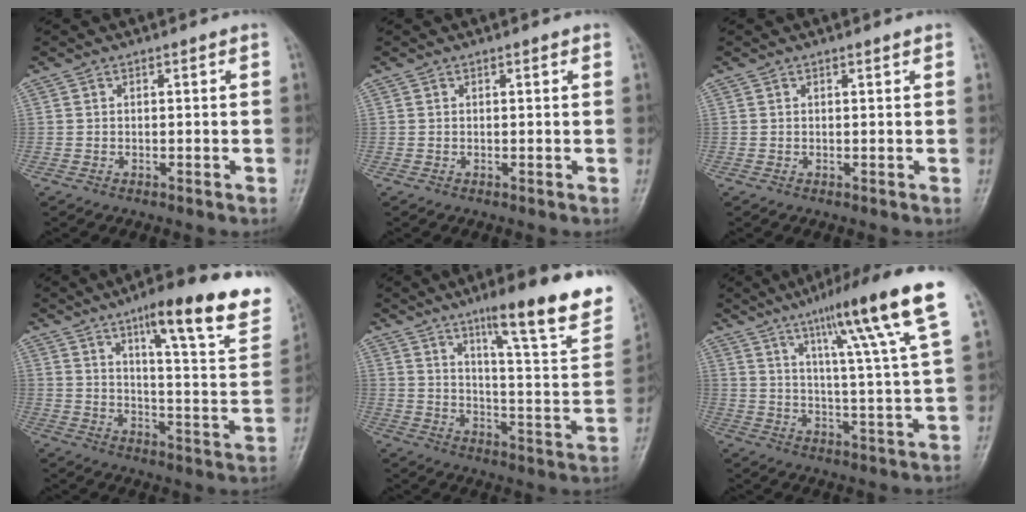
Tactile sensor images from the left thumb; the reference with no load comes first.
{"total": 0.7, "force": [0.4, 0.1, 0.5], "torque": [-0.007, 0.000, 0.003]}
{"total": 0.9, "force": [0.6, 0.1, 0.6], "torque": [-0.006, 0.000, 0.008]}
{"total": 23.0, "force": [14.7, 4.3, 17.1], "torque": [-0.211, -0.062, 0.207]}
{"total": 22.3, "force": [14.2, 3.6, 16.8], "torque": [-0.210, -0.063, 0.211]}
{"total": 17.9, "force": [10.5, 0.7, 14.5], "torque": [-0.209, -0.040, 0.153]}